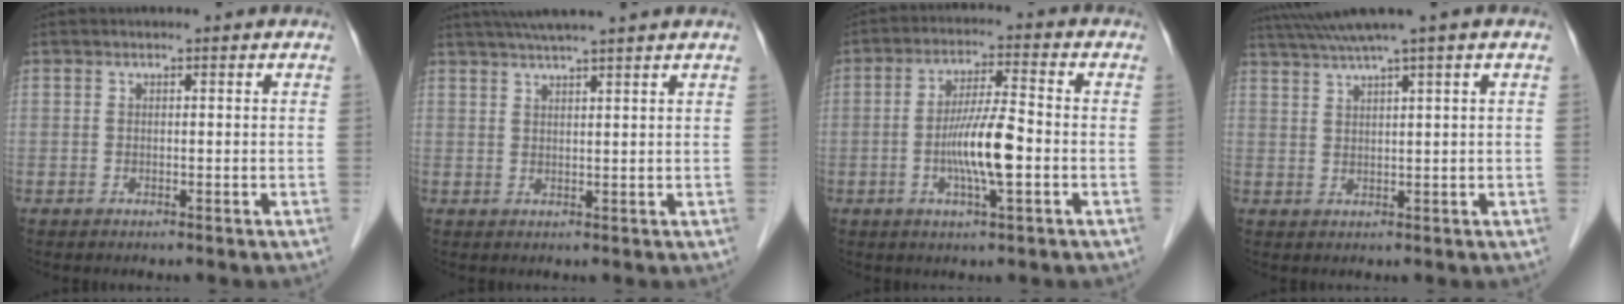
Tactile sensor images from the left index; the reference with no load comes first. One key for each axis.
{"total": 7.2, "fx": 6.1, "fy": -1.2, "fz": 3.6, "tx": -0.054, "ty": 0.025, "tz": 0.088}
{"total": 8.1, "fx": -1.9, "fy": 0.6, "fz": 7.9, "tx": -0.152, "ty": -0.005, "tz": -0.040}
{"total": 5.9, "fx": 4.4, "fy": -1.7, "fz": 3.6, "tx": -0.064, "ty": 0.024, "tz": 0.081}